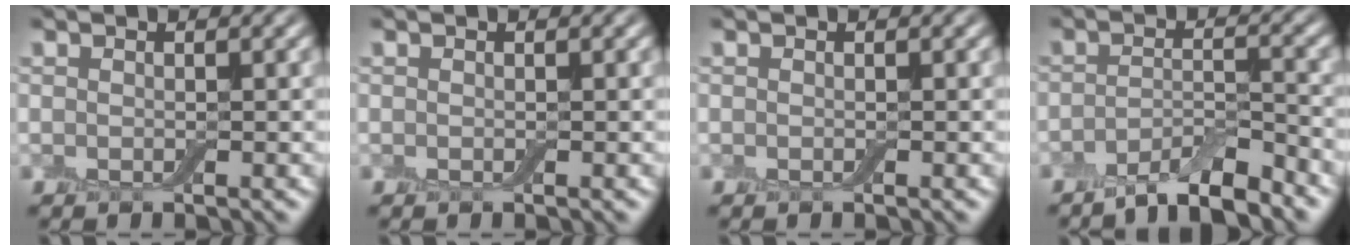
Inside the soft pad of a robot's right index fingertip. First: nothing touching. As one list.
[{"total": 0.0}, {"total": 0.0}, {"total": 4.7, "force": [-3.8, 0.9, 2.6], "torque": [-0.044, 0.001, -0.067]}]